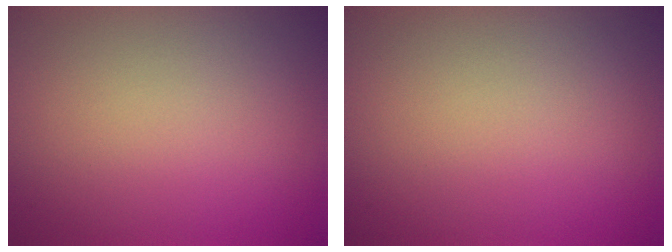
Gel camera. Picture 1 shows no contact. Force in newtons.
{"total": 0.0}